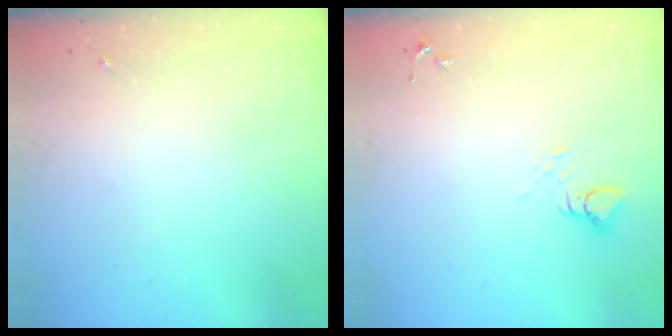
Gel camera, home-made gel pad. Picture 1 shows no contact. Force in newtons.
{"total": 3.8, "press": 3.8, "slide": 0.2}